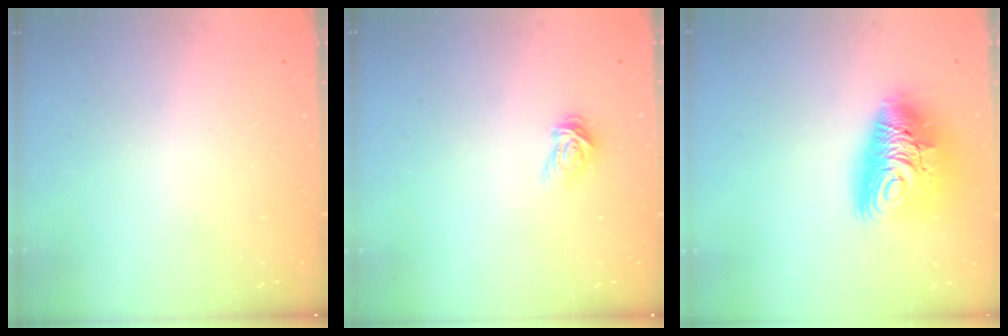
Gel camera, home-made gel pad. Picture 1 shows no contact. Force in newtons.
{"total": 4.9, "press": 4.9, "slide": 0.7}
{"total": 15.5, "press": 15.5, "slide": 1.6}